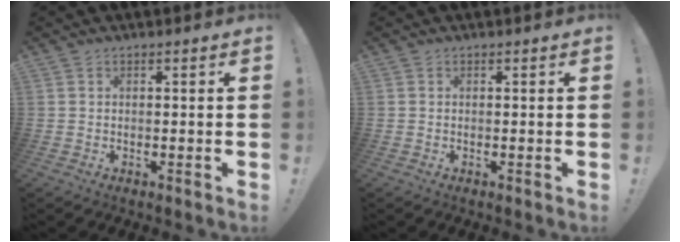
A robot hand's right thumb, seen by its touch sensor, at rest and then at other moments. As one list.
[{"total": 0.0}]